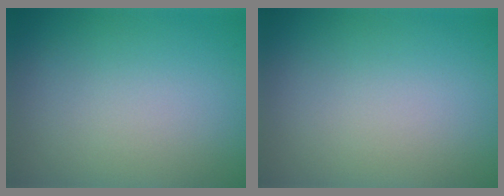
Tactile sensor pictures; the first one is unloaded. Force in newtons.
{"total": 0.0}